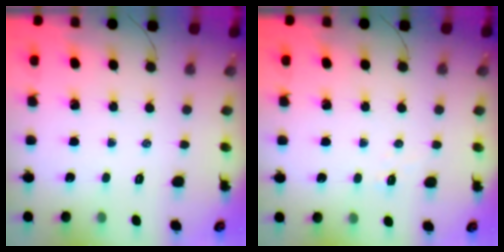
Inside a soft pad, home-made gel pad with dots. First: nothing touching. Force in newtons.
{"total": 2.9, "press": 2.8, "slide": 0.9}